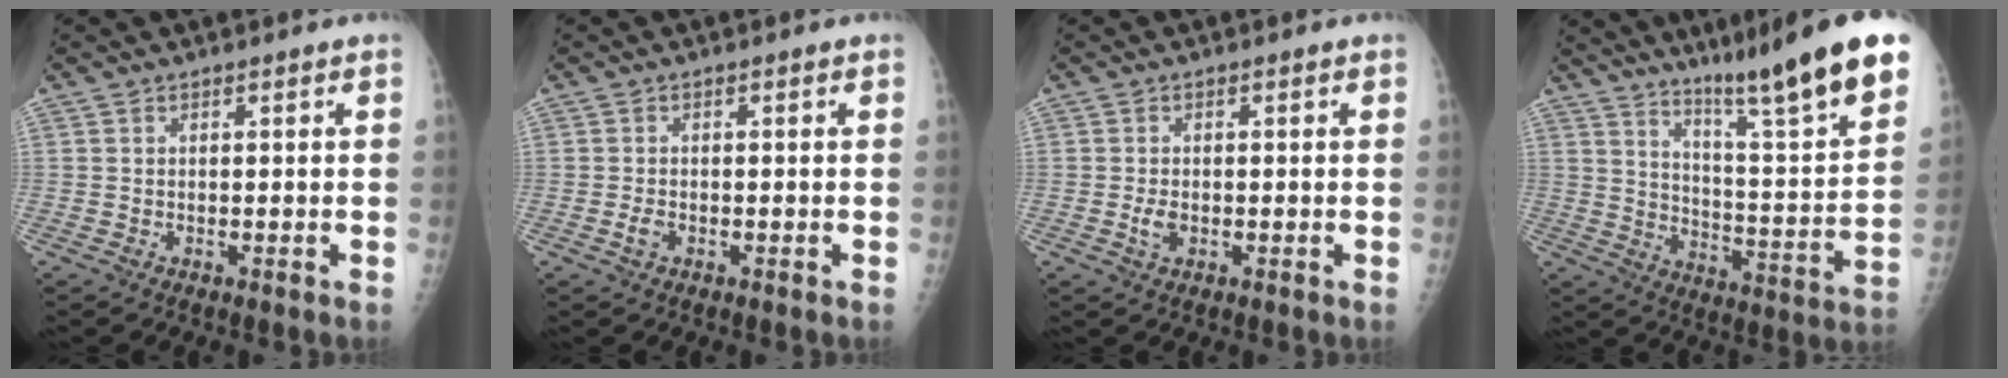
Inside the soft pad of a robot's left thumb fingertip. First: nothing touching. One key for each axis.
{"total": 1.6, "fx": -0.7, "fy": 1.1, "fz": 1.1, "tx": -0.021, "ty": 0.002, "tz": -0.013}
{"total": 2.3, "fx": -0.5, "fy": 1.5, "fz": 1.7, "tx": -0.029, "ty": 0.000, "tz": -0.009}
{"total": 23.2, "fx": 16.7, "fy": 1.4, "fz": 16.0, "tx": -0.216, "ty": -0.086, "tz": 0.252}